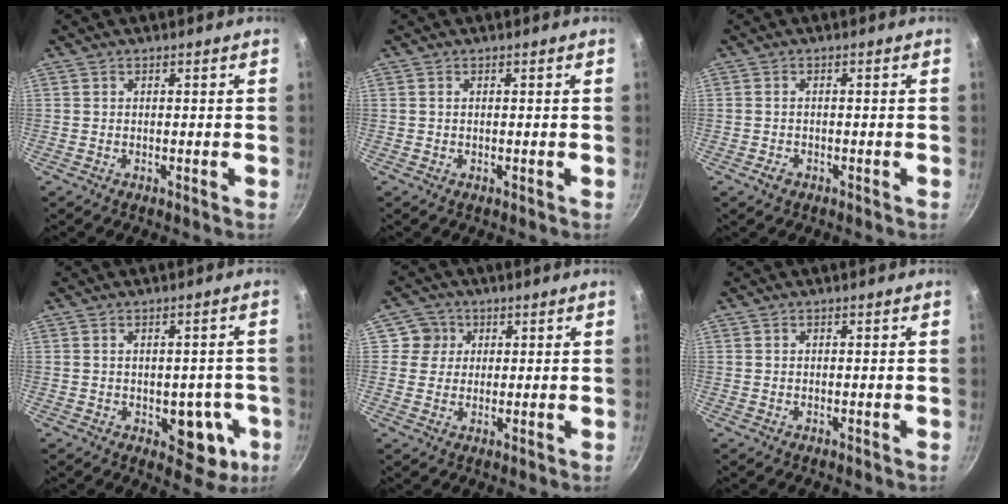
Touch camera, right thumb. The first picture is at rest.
{"total": 0.0}
{"total": 1.6, "force": [-1.0, 1.1, 0.7], "torque": [-0.012, 0.004, -0.016]}
{"total": 8.9, "force": [-2.2, 5.3, 6.7], "torque": [-0.043, 0.006, -0.020]}
{"total": 4.4, "force": [1.2, 4.3, 0.3], "torque": [0.038, 0.003, 0.011]}
{"total": 0.0}